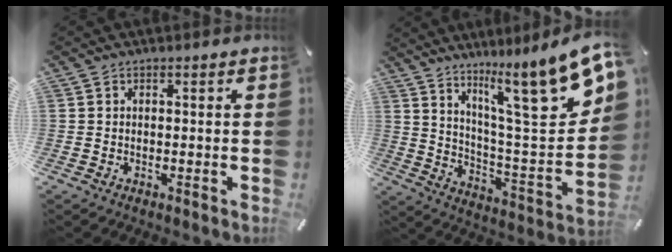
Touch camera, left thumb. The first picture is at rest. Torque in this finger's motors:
{"motor_torque": [2.51, 2.49, 1.39, -1.38, 0.25]}